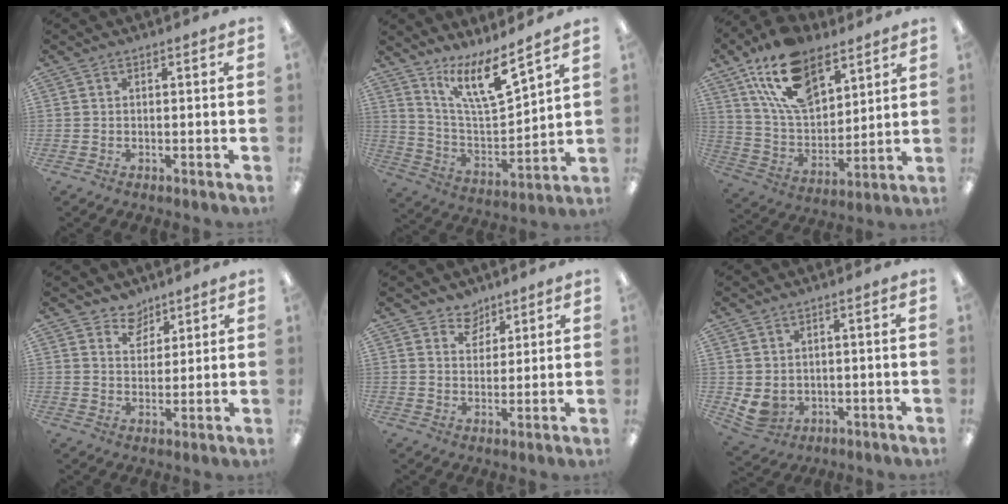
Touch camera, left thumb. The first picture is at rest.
{"total": 14.0, "force": [10.0, 3.6, 9.1], "torque": [-0.160, -0.068, 0.170]}
{"total": 18.9, "force": [11.5, 10.2, 11.0], "torque": [-0.207, -0.043, 0.211]}
{"total": 5.6, "force": [4.4, 3.5, 0.3], "torque": [-0.004, -0.030, 0.080]}
{"total": 5.1, "force": [4.0, 3.1, 0.1], "torque": [0.003, -0.027, 0.073]}
{"total": 4.1, "force": [0.4, 3.6, 1.9], "torque": [-0.057, -0.006, 0.010]}